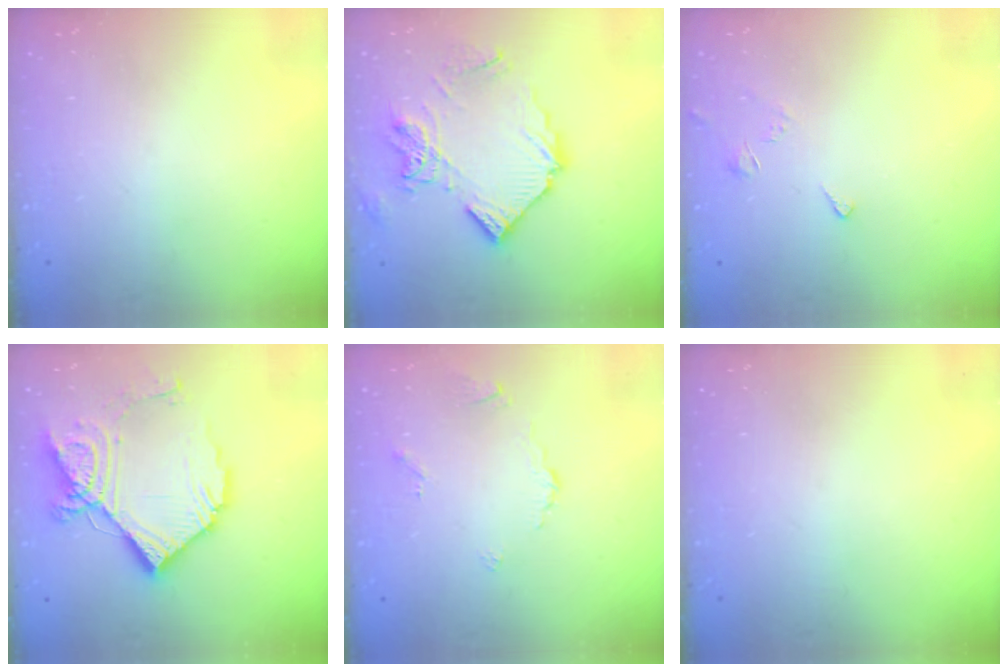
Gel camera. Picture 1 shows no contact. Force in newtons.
{"total": 13.4, "press": 13.3, "slide": 1.5}
{"total": 2.5, "press": 2.4, "slide": 0.6}
{"total": 17.5, "press": 17.4, "slide": 2.0}
{"total": 2.8, "press": 2.7, "slide": 0.6}
{"total": 0.0}